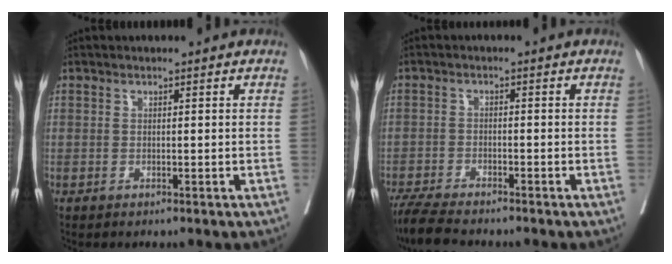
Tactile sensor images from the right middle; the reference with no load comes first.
{"total": 7.3, "force": [-6.4, 0.6, 3.4], "torque": [-0.060, -0.022, -0.112]}